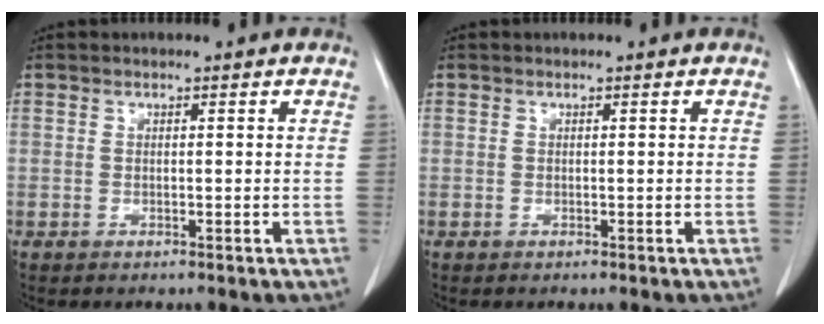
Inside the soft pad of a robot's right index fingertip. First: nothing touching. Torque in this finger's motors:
{"motor_torque": [0.00, 0.00, 0.00, 0.00]}